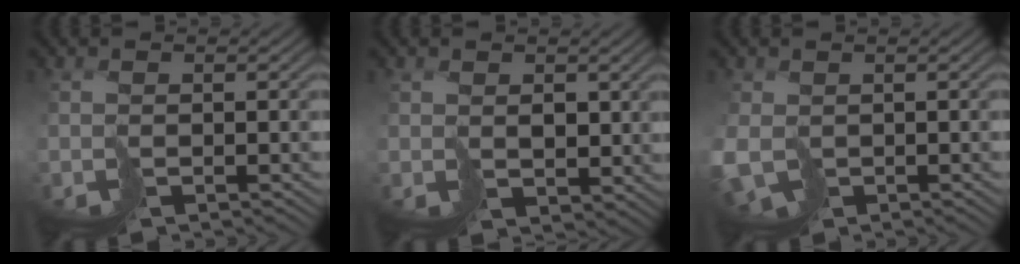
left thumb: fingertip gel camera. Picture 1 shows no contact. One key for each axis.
{"total": 2.8, "fx": 2.1, "fy": 1.6, "fz": 1.1, "tx": -0.022, "ty": -0.003, "tz": 0.051}
{"total": 4.1, "fx": -1.0, "fy": 3.1, "fz": 2.6, "tx": -0.068, "ty": -0.016, "tz": -0.013}